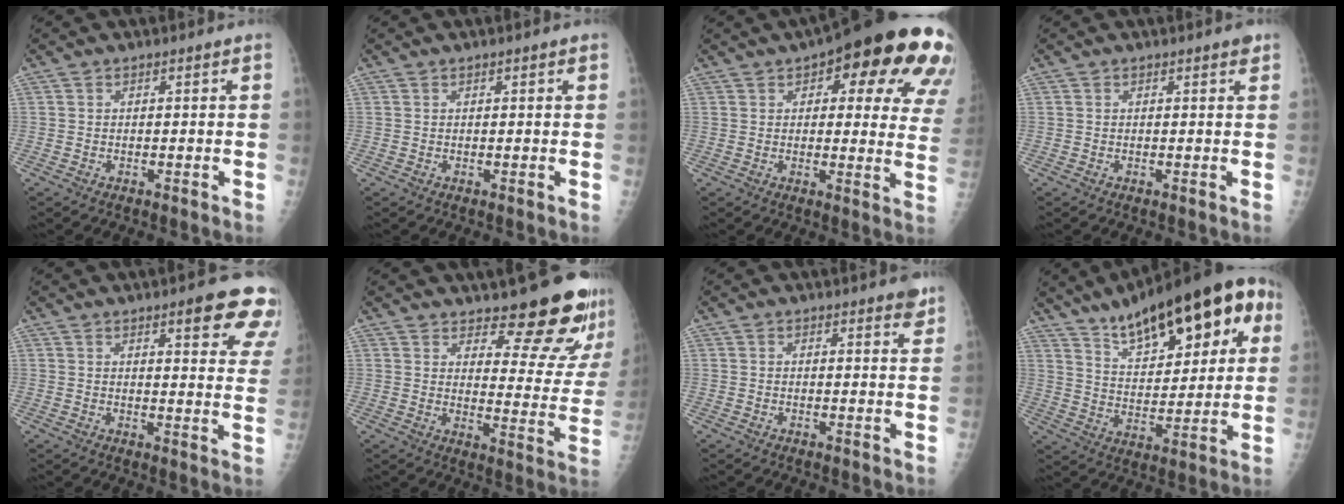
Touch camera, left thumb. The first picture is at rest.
{"total": 1.0, "force": [0.5, 0.2, 0.9], "torque": [-0.015, 0.001, 0.006]}
{"total": 24.1, "force": [12.2, 9.0, 18.7], "torque": [-0.182, -0.011, 0.137]}
{"total": 1.1, "force": [0.7, 0.2, 0.8], "torque": [-0.012, -0.002, 0.008]}
{"total": 13.1, "force": [8.3, 3.4, 9.6], "torque": [-0.082, -0.038, 0.090]}
{"total": 16.0, "force": [13.7, 4.1, 7.3], "torque": [-0.051, -0.120, 0.169]}
{"total": 2.4, "force": [1.8, 0.6, 1.4], "torque": [-0.009, -0.008, 0.020]}
{"total": 24.0, "force": [12.3, 9.5, 18.3], "torque": [-0.236, -0.021, 0.193]}